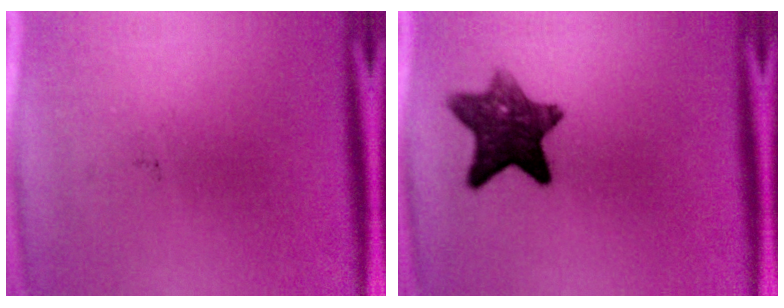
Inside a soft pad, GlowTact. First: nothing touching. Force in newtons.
{"total": 9.2}